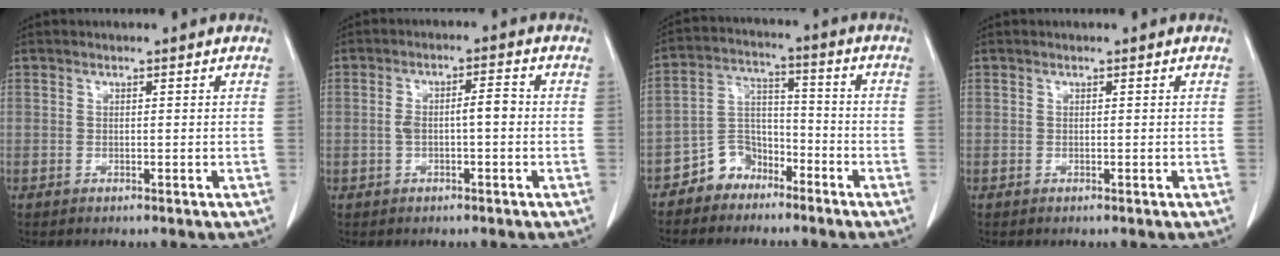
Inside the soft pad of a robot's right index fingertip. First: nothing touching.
{"total": 4.3, "force": [-0.6, 1.2, 4.1], "torque": [-0.078, 0.020, -0.006]}
{"total": 6.8, "force": [-5.0, 4.4, 1.3], "torque": [-0.022, 0.019, -0.093]}
{"total": 0.0}